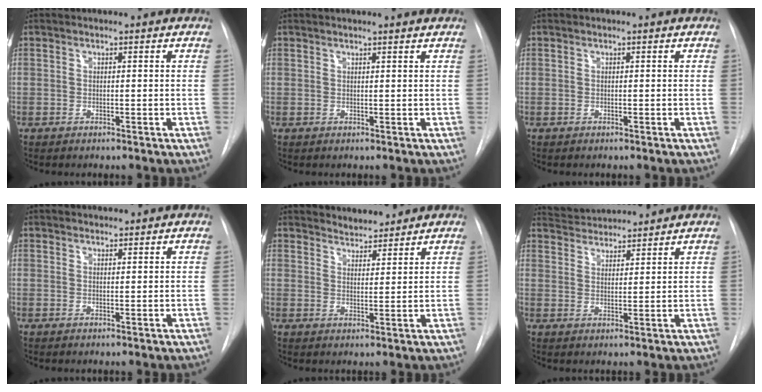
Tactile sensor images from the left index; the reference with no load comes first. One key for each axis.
{"total": 3.3, "fx": 3.0, "fy": -0.2, "fz": 1.2, "tx": -0.017, "ty": 0.011, "tz": 0.030}
{"total": 0.0}
{"total": 2.2, "fx": 2.1, "fy": 0.5, "fz": 0.3, "tx": -0.004, "ty": 0.016, "tz": 0.033}
{"total": 4.9, "fx": 4.8, "fy": 1.2, "fz": 0.3, "tx": -0.004, "ty": 0.005, "tz": 0.070}
{"total": 7.7, "fx": 7.5, "fy": 0.8, "fz": 1.3, "tx": -0.031, "ty": 0.021, "tz": 0.122}